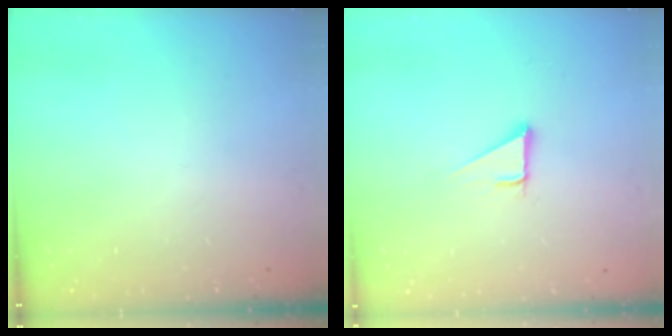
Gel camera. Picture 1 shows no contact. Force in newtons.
{"total": 3.0, "press": 3.0, "slide": 0.1}